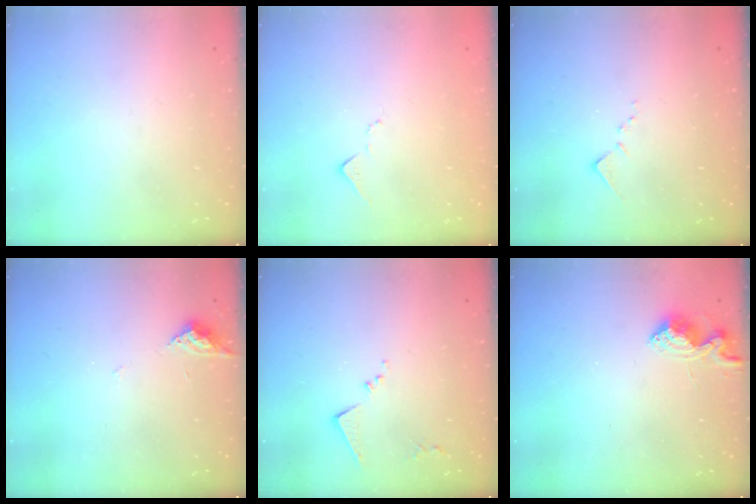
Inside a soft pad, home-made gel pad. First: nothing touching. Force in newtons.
{"total": 7.0, "press": 6.9, "slide": 0.9}
{"total": 7.9, "press": 7.9, "slide": 0.2}
{"total": 4.3, "press": 4.2, "slide": 0.6}
{"total": 6.6, "press": 6.6, "slide": 0.4}
{"total": 8.2, "press": 8.2, "slide": 0.4}